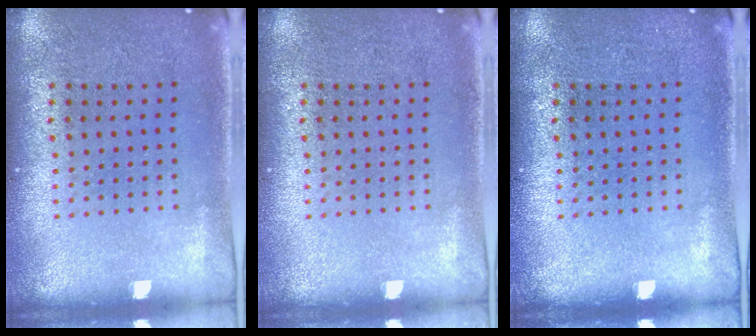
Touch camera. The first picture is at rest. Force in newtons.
{"total": 0.0}
{"total": 0.0}